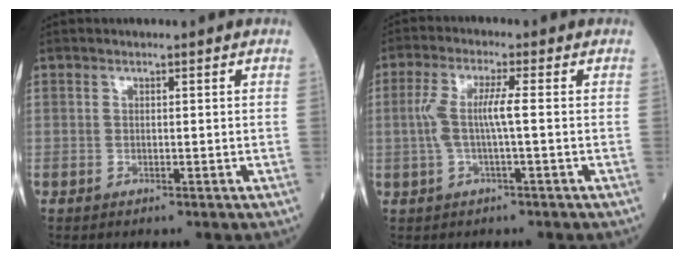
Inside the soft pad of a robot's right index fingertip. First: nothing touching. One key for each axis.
{"total": 5.0, "fx": -0.1, "fy": 0.3, "fz": 5.0, "tx": -0.115, "ty": 0.013, "tz": 0.000}